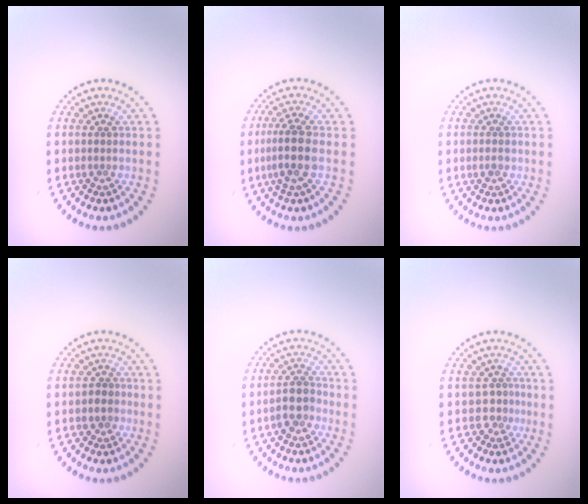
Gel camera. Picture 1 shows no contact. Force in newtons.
{"total": 3.2, "press": 2.7, "slide": 1.7}
{"total": 0.9, "press": 0.9, "slide": 0.1}
{"total": 1.2, "press": 1.0, "slide": 0.7}
{"total": 2.5, "press": 2.3, "slide": 1.0}
{"total": 1.6, "press": 1.0, "slide": 1.2}